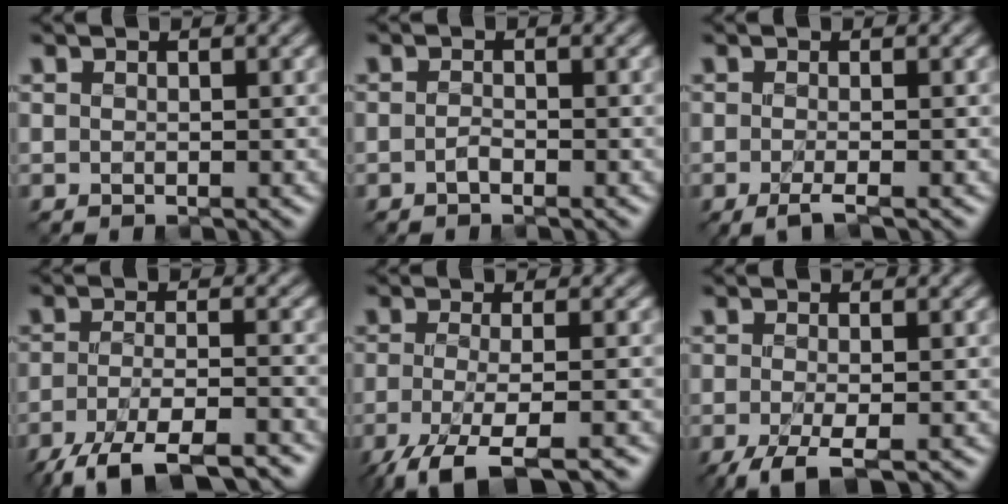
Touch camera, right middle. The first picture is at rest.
{"total": 0.8, "force": [-0.6, 0.2, 0.4], "torque": [-0.014, 0.001, -0.013]}
{"total": 1.8, "force": [-0.9, 0.3, 1.5], "torque": [-0.032, -0.003, -0.021]}
{"total": 8.4, "force": [-6.3, 2.0, 5.2], "torque": [-0.093, -0.002, -0.109]}
{"total": 7.3, "force": [-4.6, 1.8, 5.4], "torque": [-0.086, -0.011, -0.087]}
{"total": 4.4, "force": [-2.7, 1.1, 3.2], "torque": [-0.063, -0.004, -0.052]}